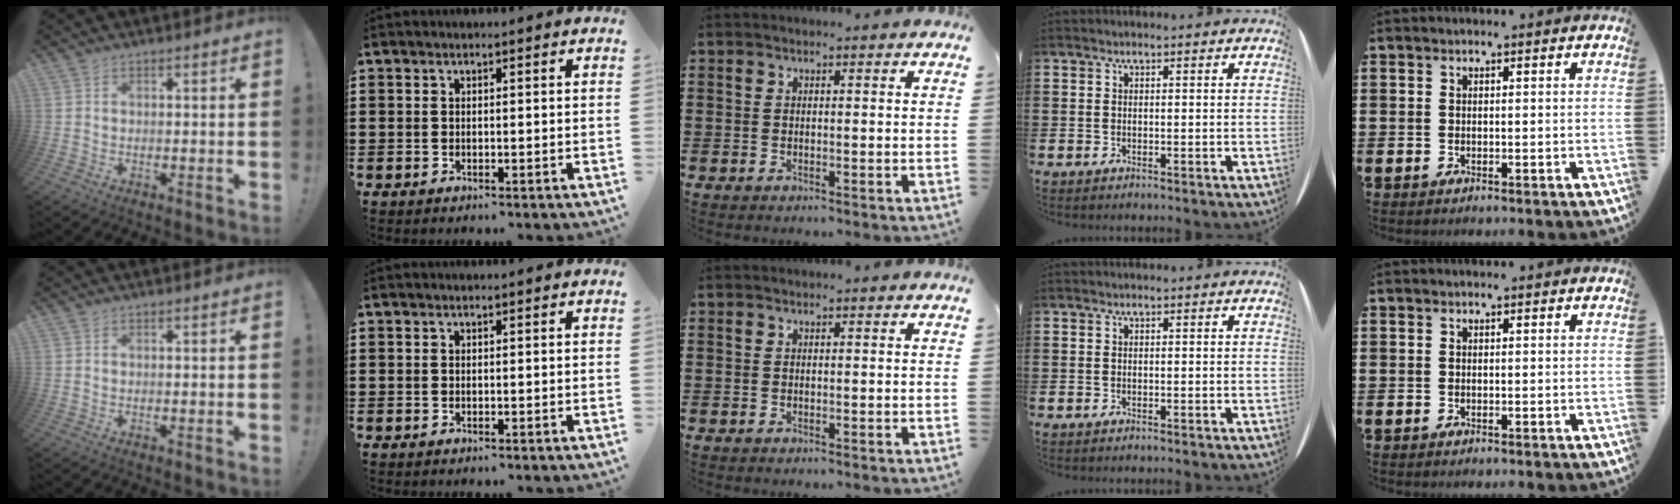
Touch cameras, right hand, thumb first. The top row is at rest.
{}